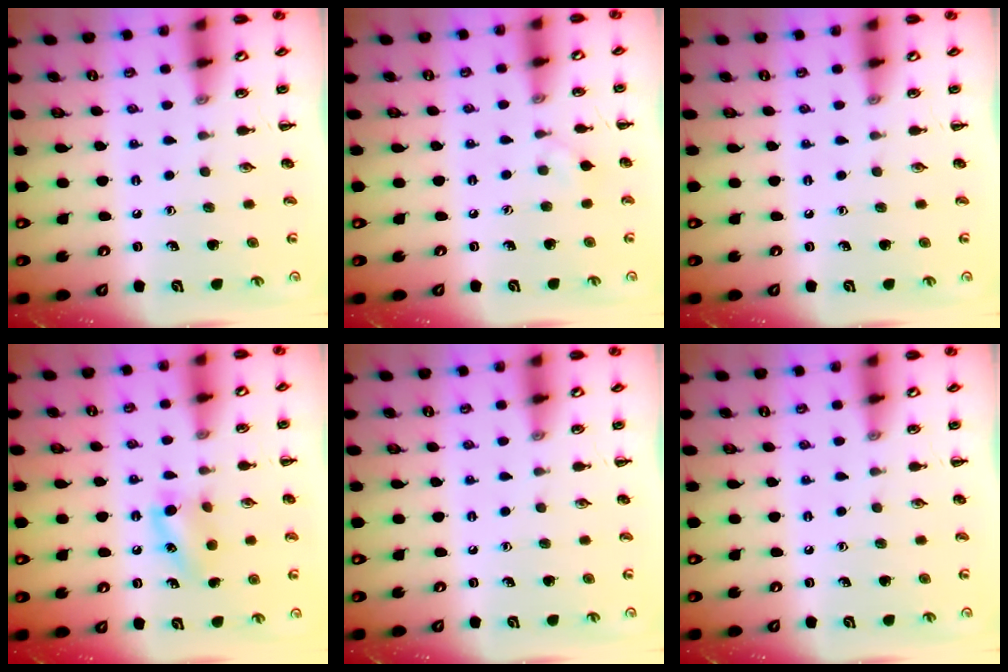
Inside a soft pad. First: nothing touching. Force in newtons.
{"total": 3.6, "press": 3.5, "slide": 1.0}
{"total": 0.0}
{"total": 5.2, "press": 5.1, "slide": 1.3}
{"total": 0.0}
{"total": 0.0}